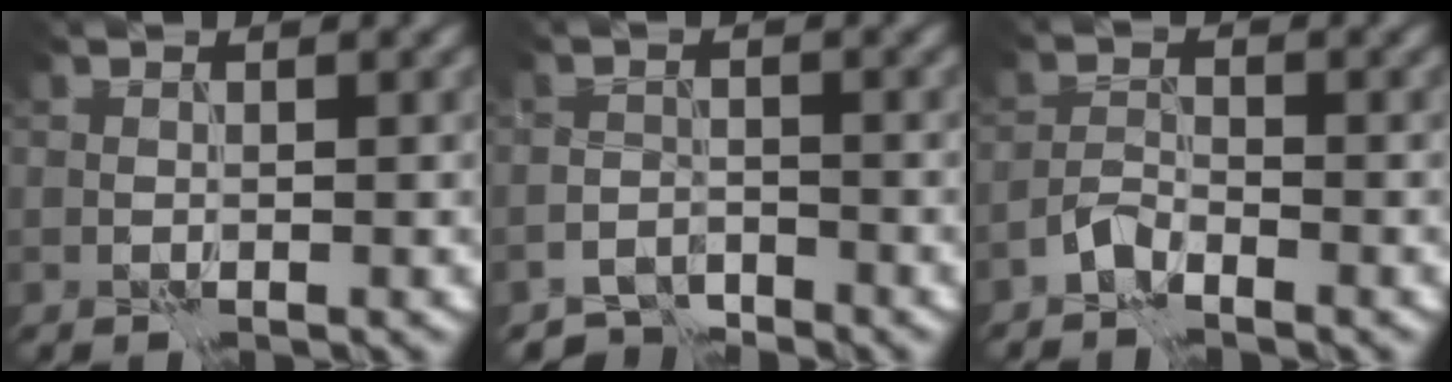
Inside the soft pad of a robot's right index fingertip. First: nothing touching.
{"total": 2.8, "force": [-2.8, 0.4, 0.0], "torque": [0.007, 0.003, -0.055]}
{"total": 1.5, "force": [-1.5, 0.2, 0.5], "torque": [-0.011, 0.007, -0.032]}